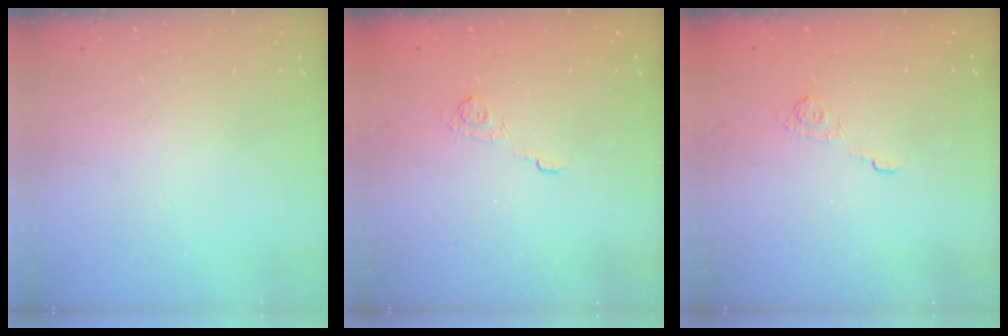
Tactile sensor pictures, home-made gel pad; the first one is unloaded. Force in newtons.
{"total": 3.0, "press": 2.6, "slide": 1.4}
{"total": 3.0, "press": 2.6, "slide": 1.4}